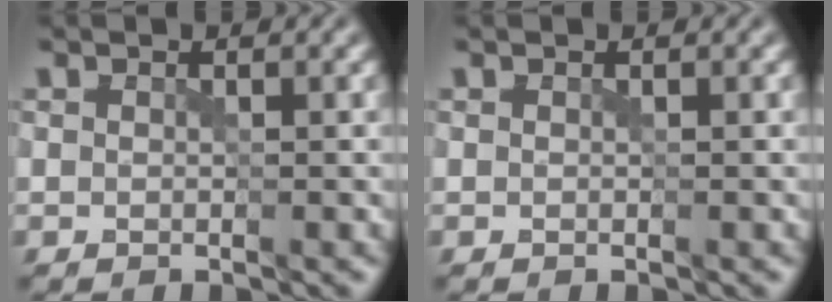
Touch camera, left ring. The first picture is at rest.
{"total": 0.0}